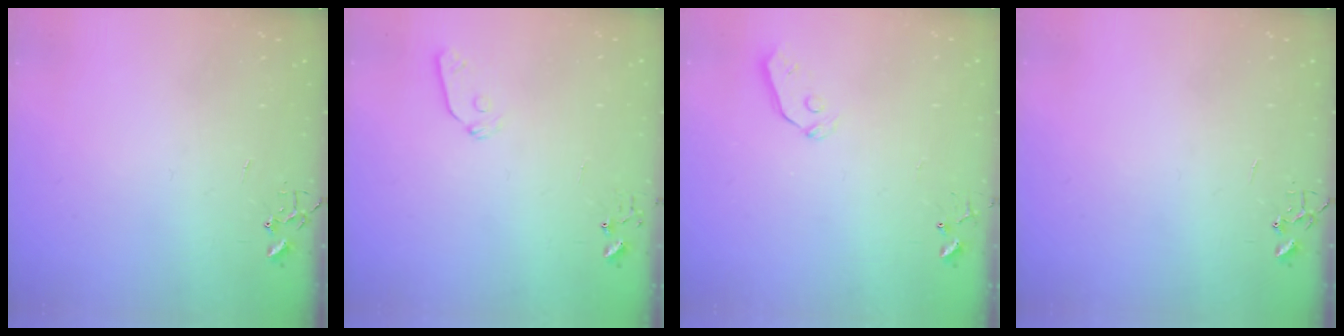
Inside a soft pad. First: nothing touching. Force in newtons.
{"total": 6.0, "press": 5.9, "slide": 0.9}
{"total": 3.4, "press": 3.4, "slide": 0.4}
{"total": 0.0}